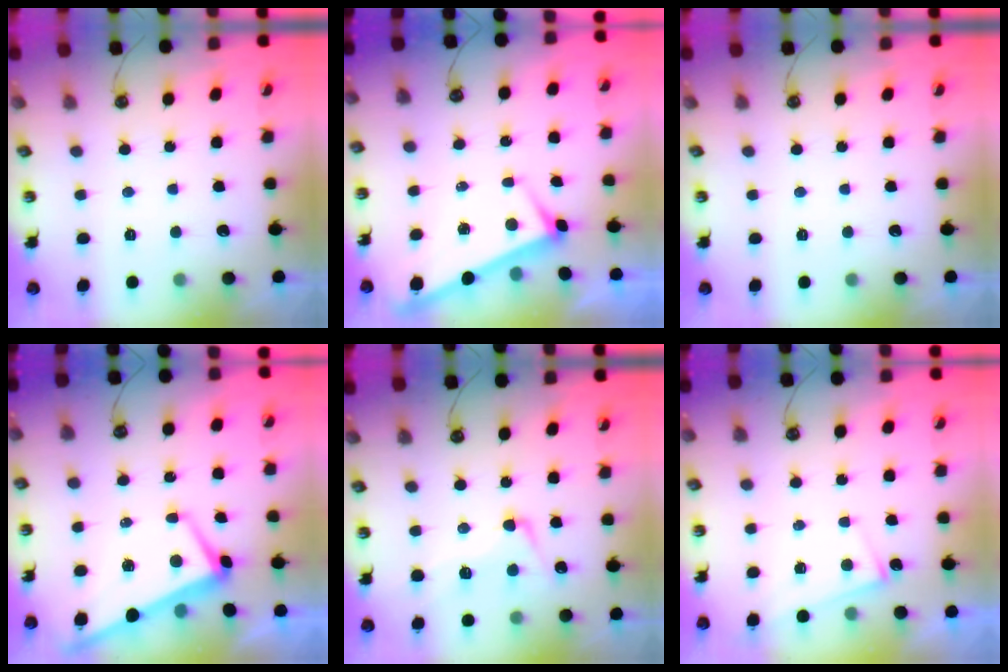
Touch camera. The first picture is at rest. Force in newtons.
{"total": 3.8, "press": 3.8, "slide": 0.2}
{"total": 0.0}
{"total": 1.5, "press": 1.3, "slide": 0.8}
{"total": 3.9, "press": 3.7, "slide": 1.2}
{"total": 1.8, "press": 1.8, "slide": 0.3}